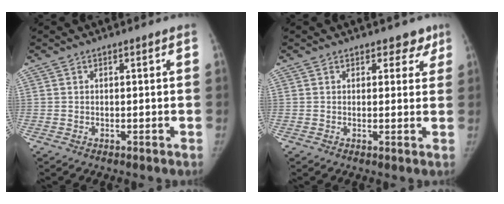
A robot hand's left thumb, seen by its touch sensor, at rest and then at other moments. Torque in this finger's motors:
{"motor_torque": [-0.21, -0.09, 0.20, 0.21, -0.03]}